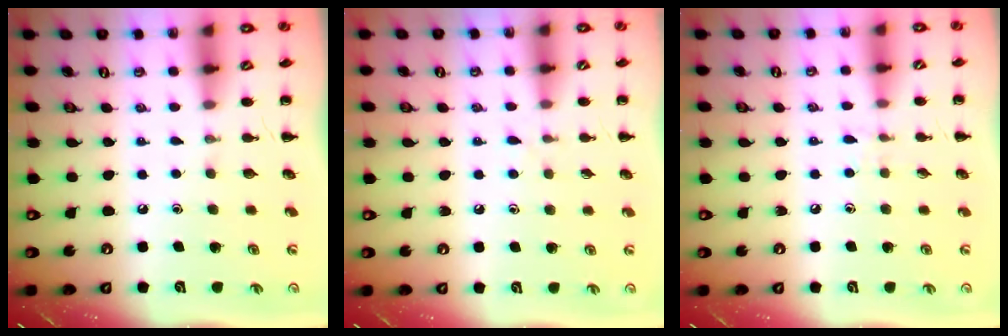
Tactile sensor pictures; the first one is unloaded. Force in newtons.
{"total": 4.9, "press": 4.5, "slide": 1.8}
{"total": 5.7, "press": 5.2, "slide": 2.3}